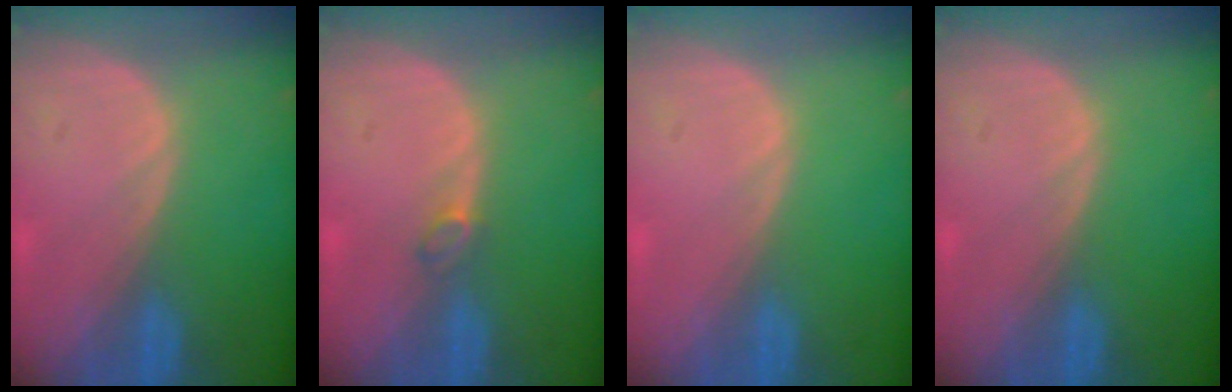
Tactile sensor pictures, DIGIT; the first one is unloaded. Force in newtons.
{"total": 1.4, "press": 1.3, "slide": 0.3}
{"total": 0.0}
{"total": 0.0}